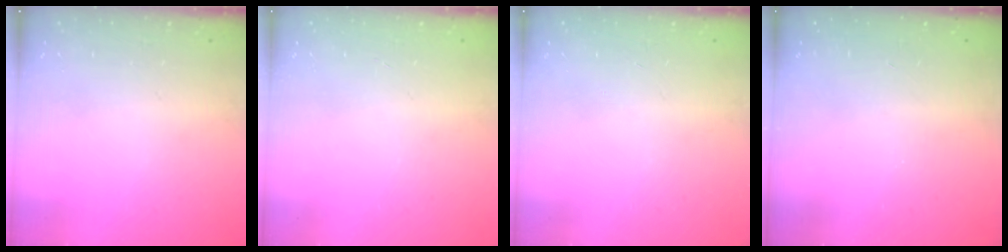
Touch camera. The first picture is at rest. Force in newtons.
{"total": 0.0}
{"total": 0.0}
{"total": 0.0}